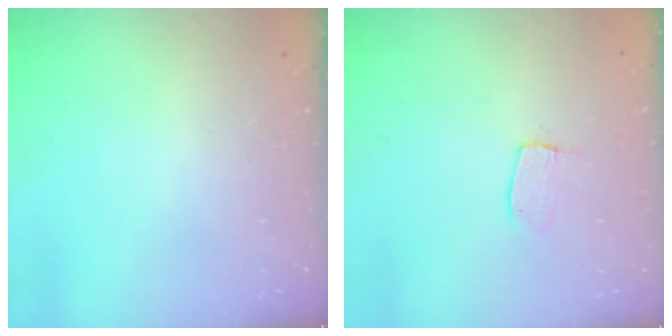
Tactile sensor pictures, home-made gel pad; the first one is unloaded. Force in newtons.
{"total": 5.9, "press": 5.9, "slide": 0.3}